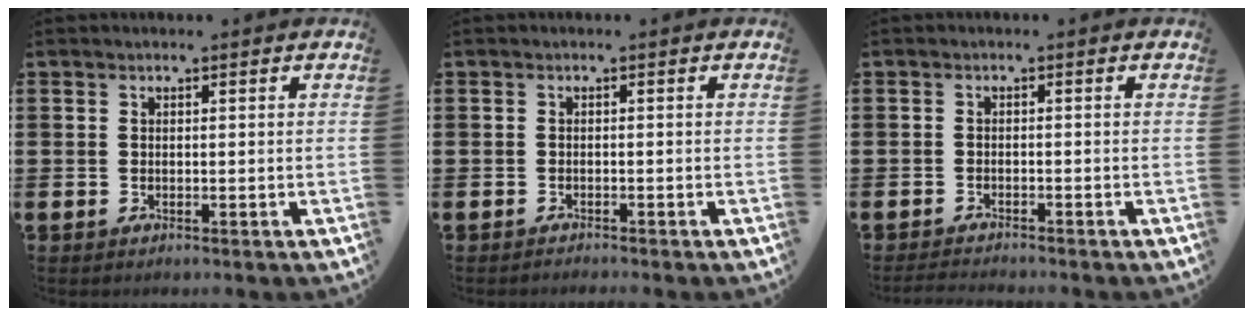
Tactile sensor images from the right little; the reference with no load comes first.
{"total": 0.6, "force": [-0.6, -0.1, 0.0], "torque": [0.000, -0.002, -0.013]}
{"total": 1.3, "force": [-1.3, 0.0, 0.3], "torque": [-0.006, 0.001, -0.025]}